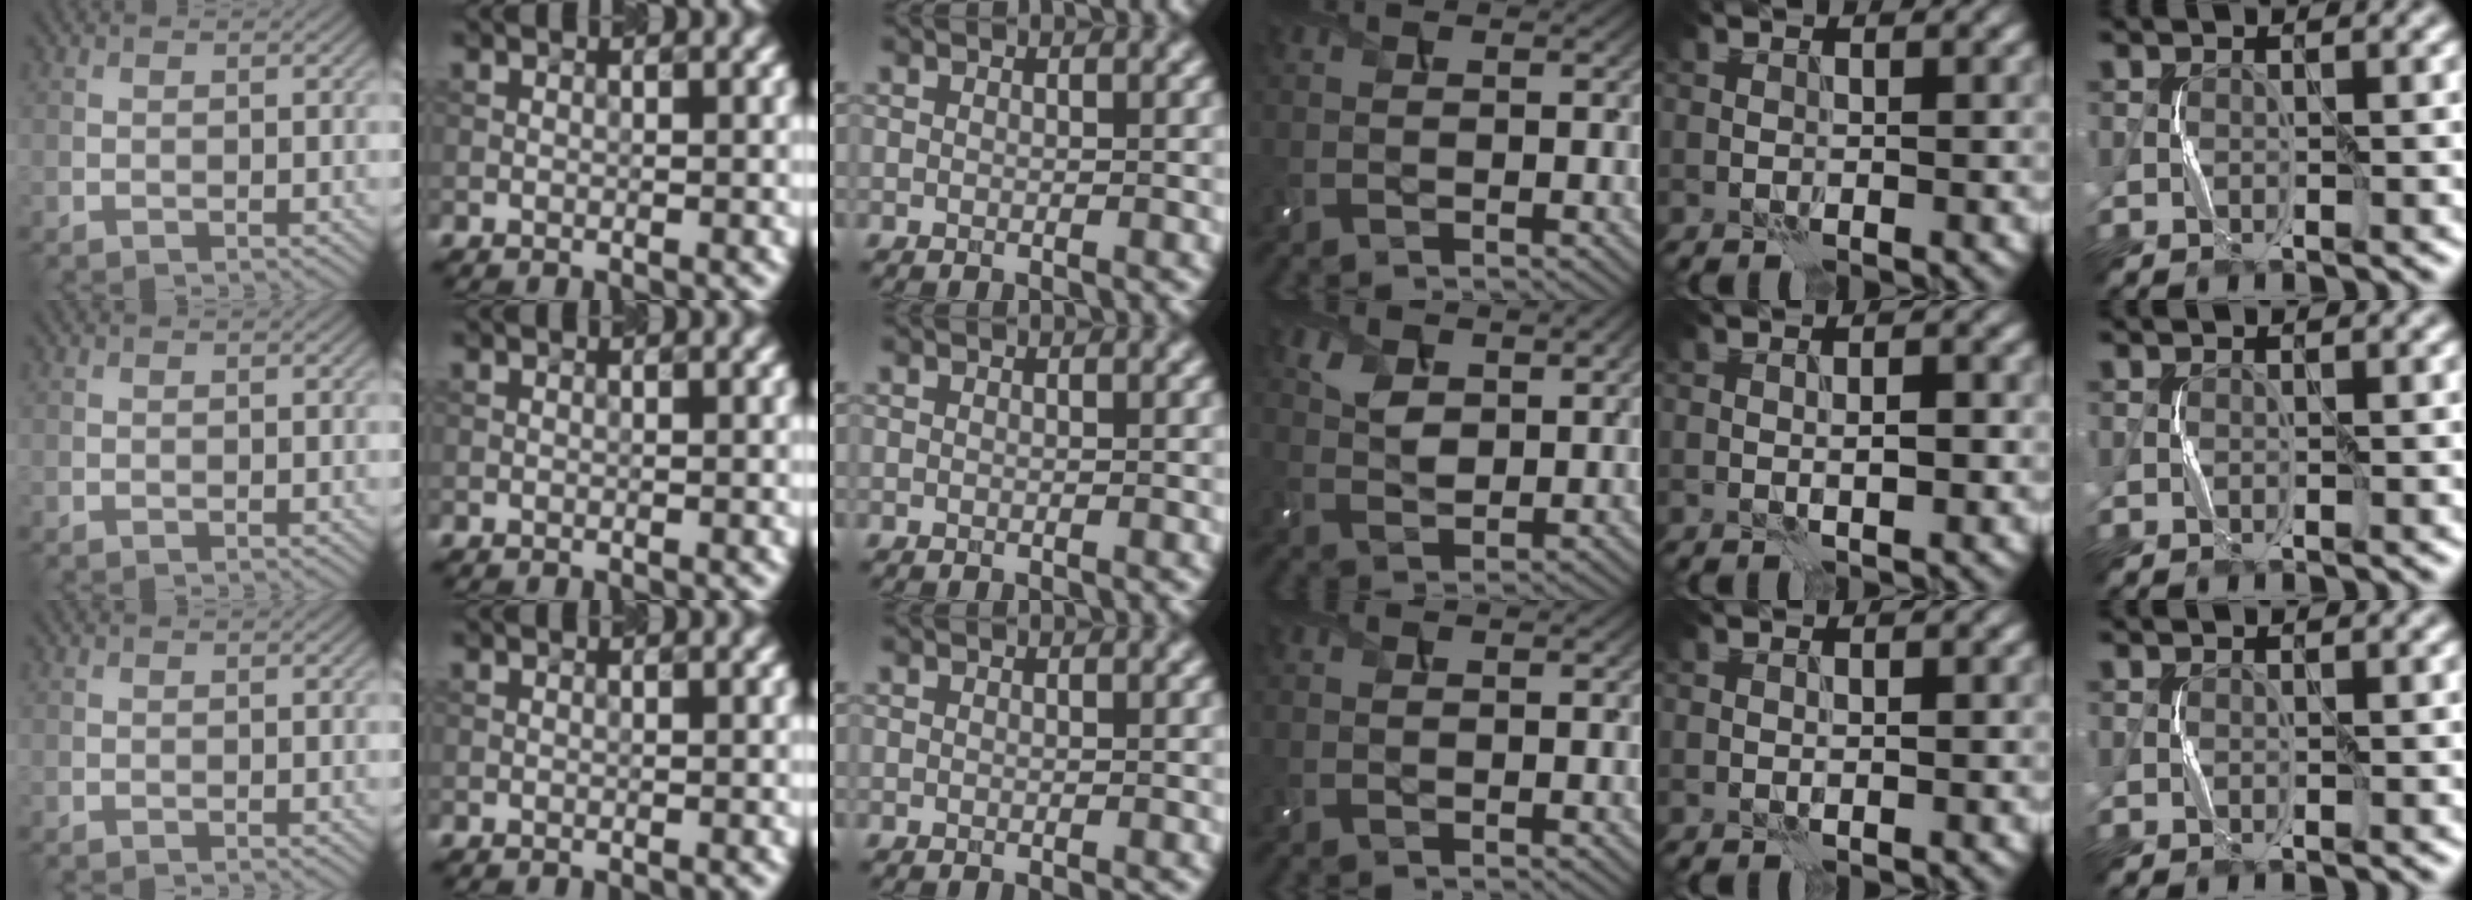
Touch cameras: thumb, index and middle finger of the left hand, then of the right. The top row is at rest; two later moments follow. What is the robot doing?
{"motion": "squeeze", "object": "air blower"}